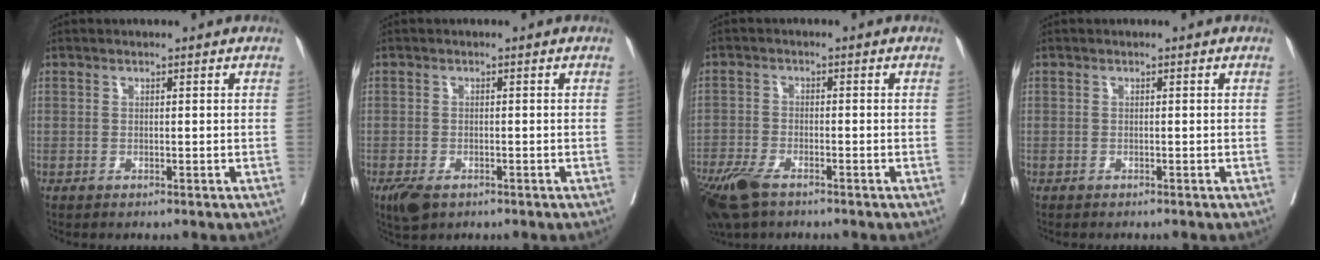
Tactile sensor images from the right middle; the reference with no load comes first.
{"total": 3.6, "force": [-2.2, 1.7, 2.3], "torque": [-0.047, -0.009, -0.034]}
{"total": 9.7, "force": [-6.9, 3.5, 5.8], "torque": [-0.120, -0.020, -0.122]}
{"total": 1.3, "force": [-1.2, 0.1, 0.5], "torque": [-0.006, 0.000, -0.016]}